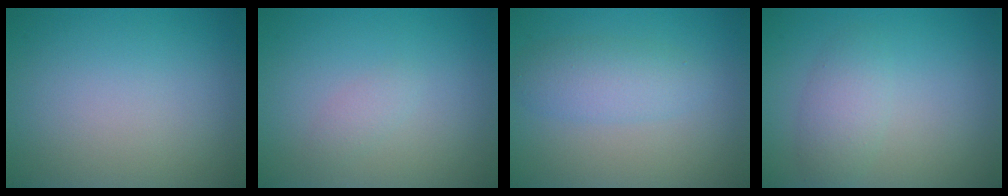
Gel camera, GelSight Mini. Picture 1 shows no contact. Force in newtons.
{"total": 1.0, "press": 1.0, "slide": 0.1}
{"total": 2.9, "press": 2.9, "slide": 0.1}
{"total": 2.4, "press": 2.4, "slide": 0.1}